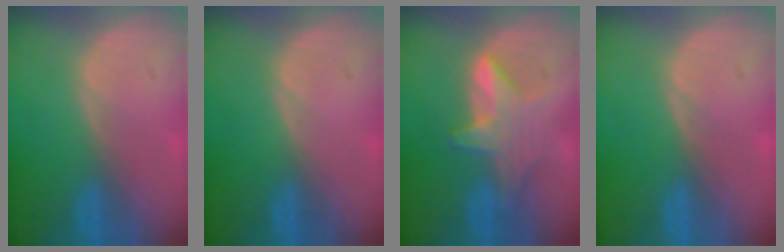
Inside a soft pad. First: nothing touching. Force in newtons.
{"total": 0.0}
{"total": 5.9, "press": 5.9, "slide": 0.5}
{"total": 0.0}